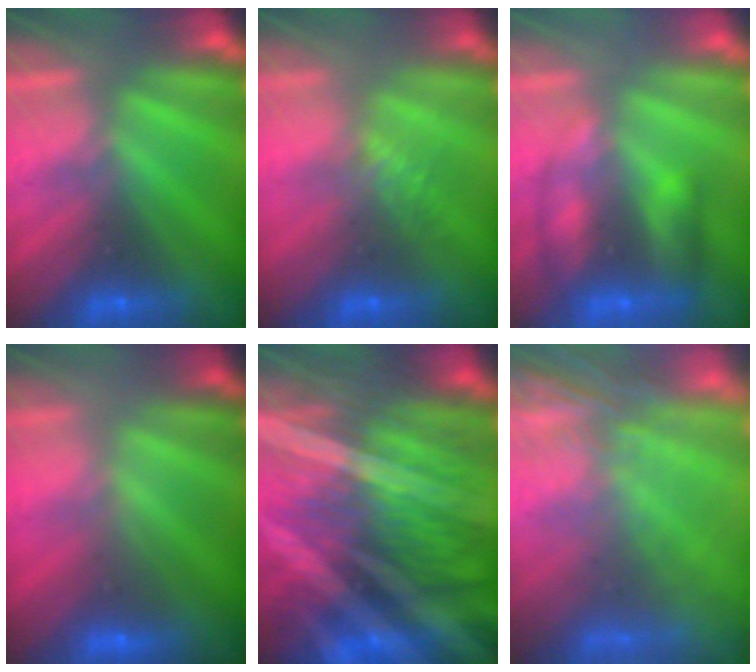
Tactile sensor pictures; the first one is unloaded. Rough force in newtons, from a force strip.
{"total": 1.3}
{"total": 2.4}
{"total": 2.1}
{"total": 8.2}
{"total": 5.6}